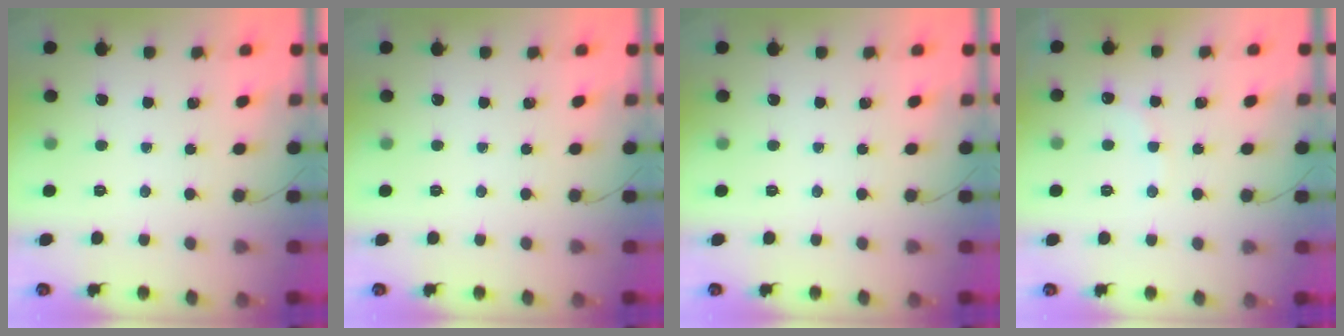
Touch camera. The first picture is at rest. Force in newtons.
{"total": 0.0}
{"total": 0.0}
{"total": 7.8, "press": 7.7, "slide": 1.6}